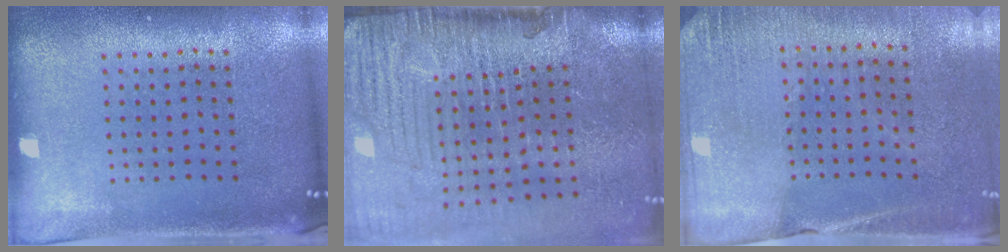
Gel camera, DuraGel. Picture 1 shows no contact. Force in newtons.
{"total": 5.4, "press": 4.4, "slide": 3.1}
{"total": 2.6, "press": 2.5, "slide": 0.8}